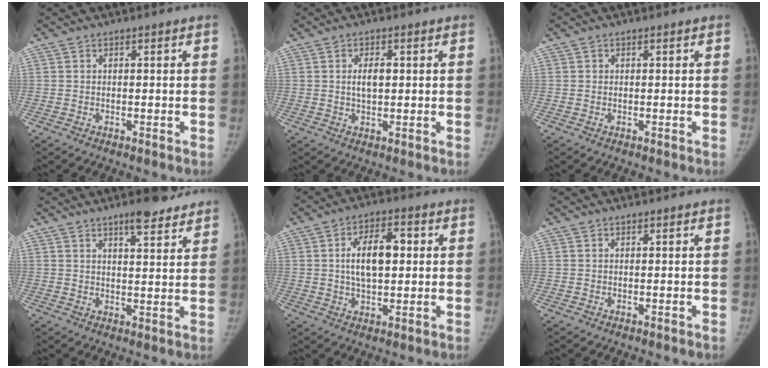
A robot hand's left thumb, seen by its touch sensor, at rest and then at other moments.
{"total": 3.5, "force": [0.5, 1.8, 2.9], "torque": [-0.050, 0.000, 0.007]}
{"total": 0.0}
{"total": 6.7, "force": [5.0, 1.8, 4.1], "torque": [-0.040, -0.030, 0.070]}
{"total": 10.0, "force": [1.3, 5.2, 8.4], "torque": [-0.129, 0.010, 0.020]}
{"total": 0.0}